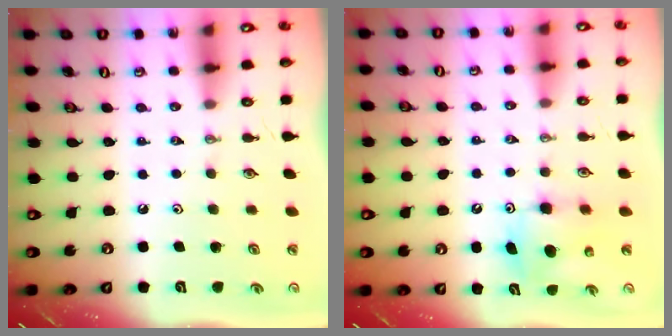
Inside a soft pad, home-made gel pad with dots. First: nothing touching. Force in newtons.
{"total": 8.9, "press": 8.9, "slide": 0.6}